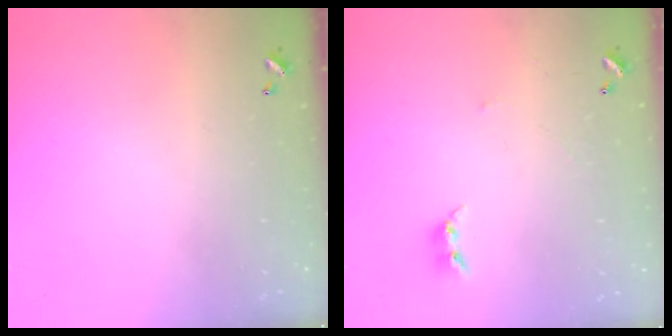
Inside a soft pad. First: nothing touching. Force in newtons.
{"total": 2.4, "press": 2.4, "slide": 0.2}